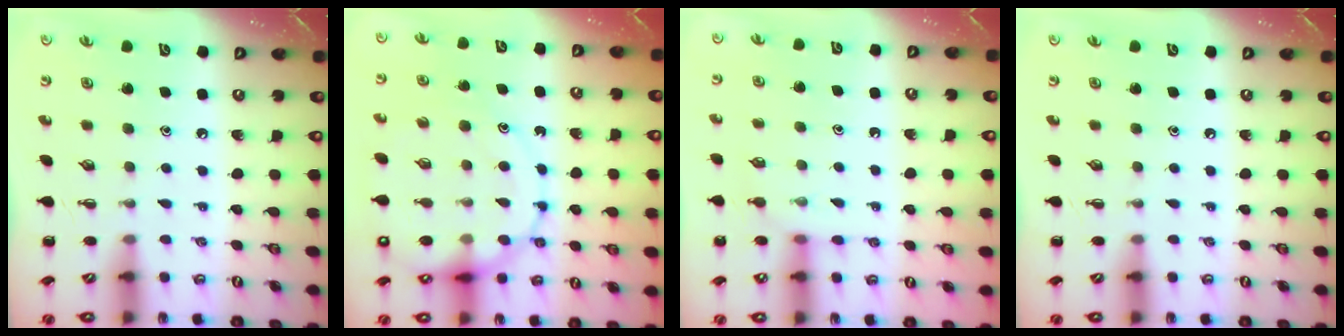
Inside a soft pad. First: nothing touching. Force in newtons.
{"total": 17.1, "press": 16.9, "slide": 2.5}
{"total": 6.3, "press": 6.3, "slide": 0.5}
{"total": 0.0}